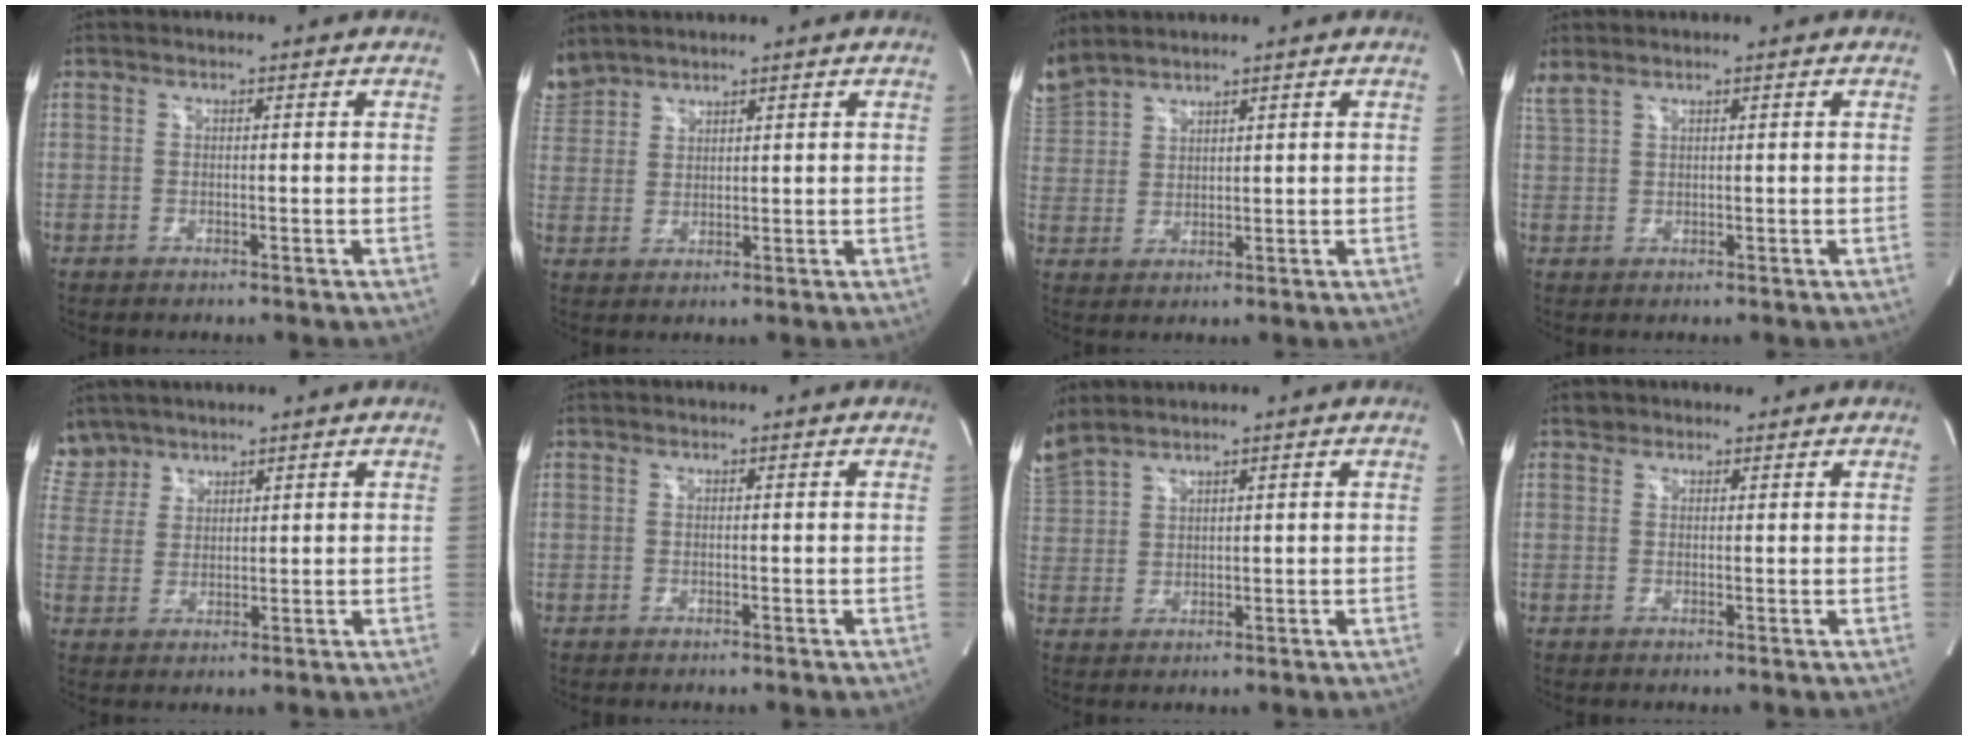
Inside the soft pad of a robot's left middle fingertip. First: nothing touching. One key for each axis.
{"total": 4.9, "fx": 4.7, "fy": 1.4, "fz": 0.3, "tx": -0.017, "ty": 0.018, "tz": 0.103}
{"total": 6.5, "fx": 6.2, "fy": 1.3, "fz": 1.4, "tx": -0.046, "ty": 0.019, "tz": 0.134}
{"total": 2.2, "fx": 1.9, "fy": 0.3, "fz": 0.9, "tx": -0.036, "ty": 0.018, "tz": 0.050}
{"total": 6.3, "fx": 5.5, "fy": 3.2, "fz": -0.1, "tx": 0.001, "ty": 0.010, "tz": 0.117}
{"total": 0.0}
{"total": 6.2, "fx": 5.8, "fy": 0.9, "fz": 2.1, "tx": -0.066, "ty": 0.016, "tz": 0.130}
{"total": 1.6, "fx": 1.3, "fy": 0.9, "fz": -0.2, "tx": 0.005, "ty": 0.014, "tz": 0.018}